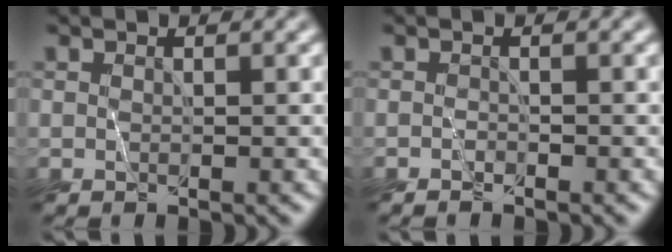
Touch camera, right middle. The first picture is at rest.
{"total": 1.0, "force": [-0.9, -0.3, -0.2], "torque": [0.002, -0.002, -0.020]}